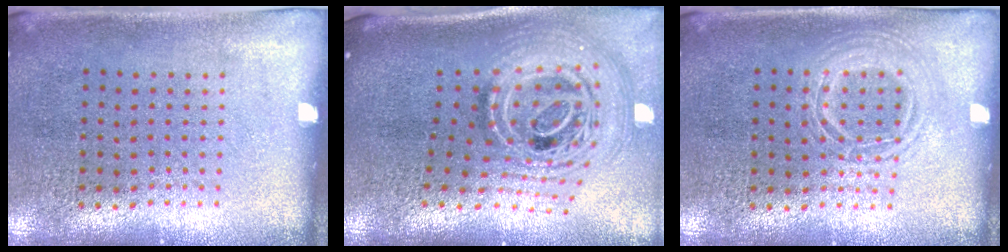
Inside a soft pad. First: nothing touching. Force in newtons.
{"total": 2.7, "press": 1.9, "slide": 2.0}
{"total": 1.1, "press": 1.0, "slide": 0.1}